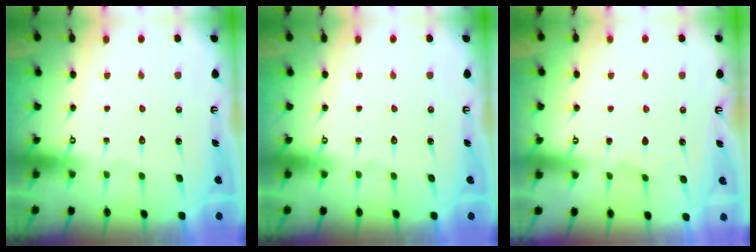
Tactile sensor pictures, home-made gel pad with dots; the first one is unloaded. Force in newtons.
{"total": 0.0}
{"total": 2.7, "press": 2.6, "slide": 0.4}